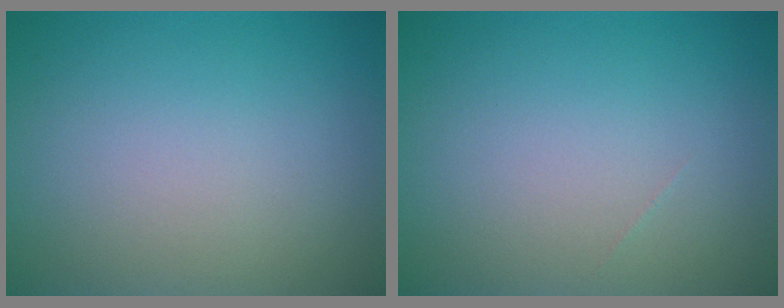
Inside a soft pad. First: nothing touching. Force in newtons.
{"total": 0.0}